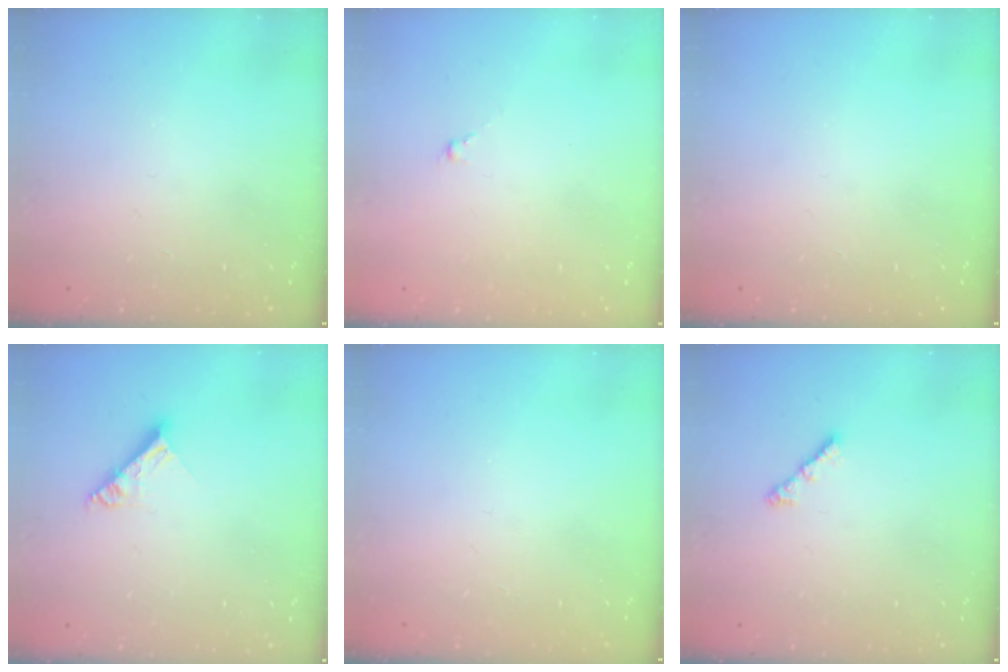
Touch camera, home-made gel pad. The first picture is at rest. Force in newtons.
{"total": 0.0}
{"total": 0.0}
{"total": 7.9, "press": 7.9, "slide": 0.8}
{"total": 0.0}
{"total": 3.0, "press": 2.9, "slide": 0.6}